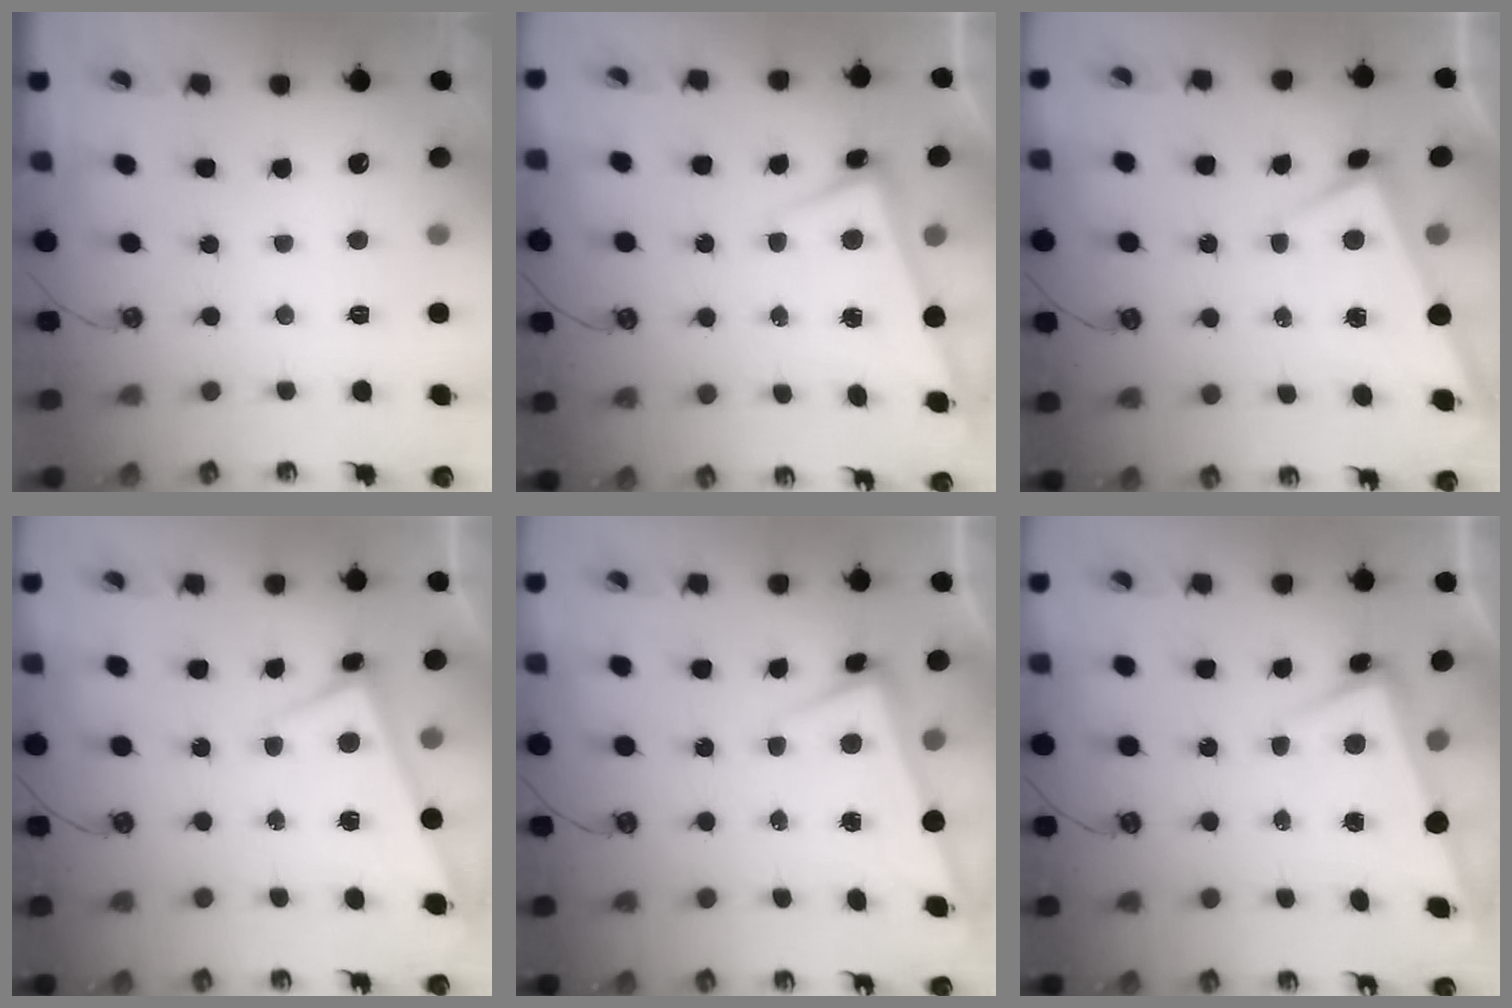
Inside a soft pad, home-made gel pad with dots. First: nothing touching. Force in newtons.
{"total": 2.6, "press": 2.5, "slide": 0.7}
{"total": 2.9, "press": 2.9, "slide": 0.0}
{"total": 2.9, "press": 2.9, "slide": 0.2}
{"total": 3.3, "press": 3.1, "slide": 1.1}
{"total": 2.9, "press": 2.8, "slide": 1.0}